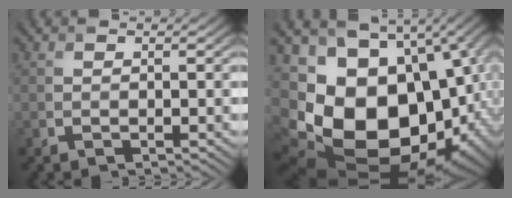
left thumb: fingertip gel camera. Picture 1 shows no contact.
{"total": 21.0, "force": [-4.1, 14.9, 14.2], "torque": [-0.272, -0.045, -0.038]}